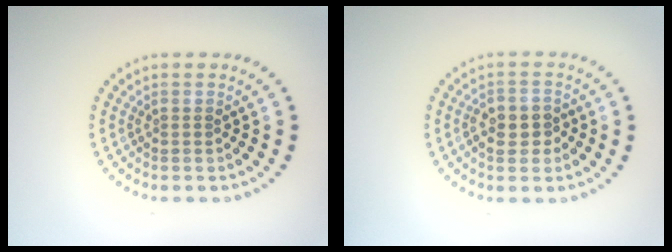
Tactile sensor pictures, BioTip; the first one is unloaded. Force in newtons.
{"total": 2.8, "press": 2.8, "slide": 0.6}